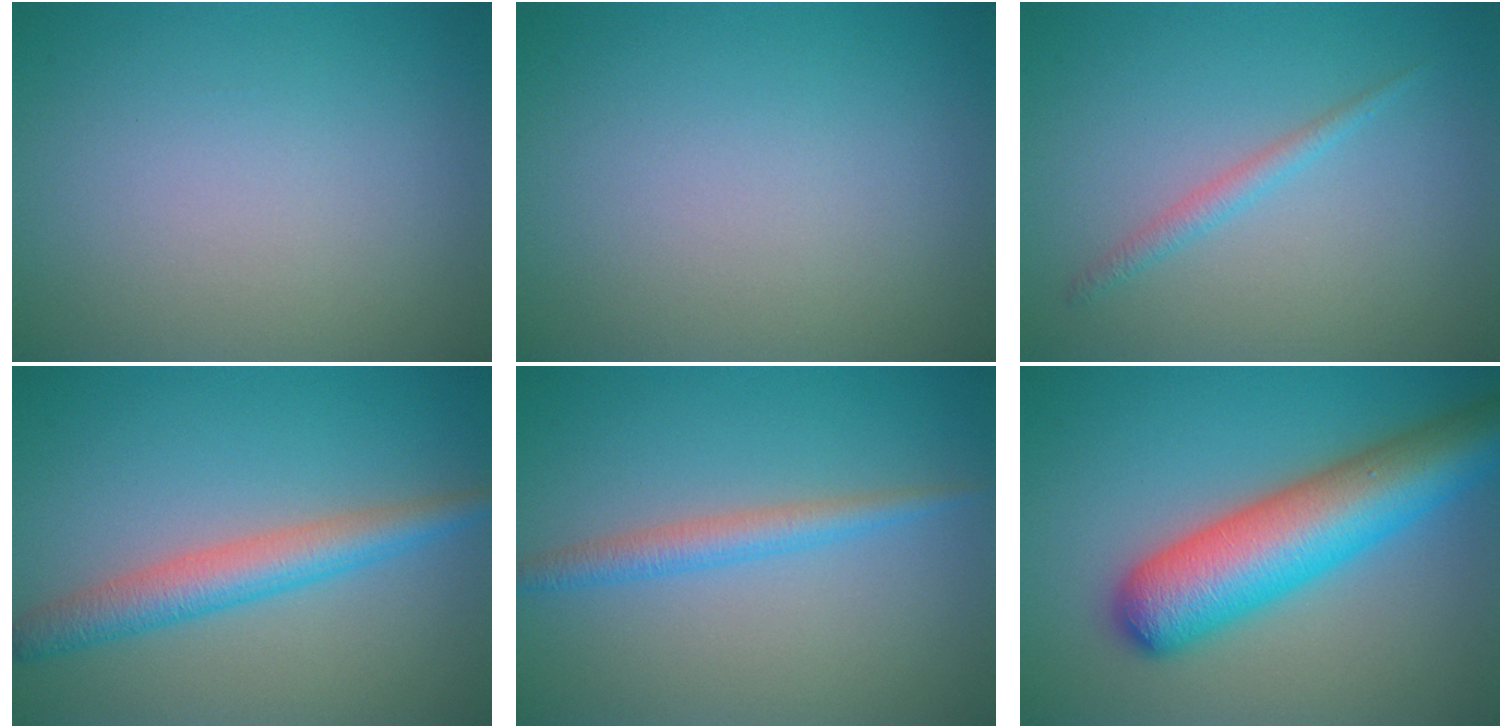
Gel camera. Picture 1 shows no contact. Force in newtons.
{"total": 0.0}
{"total": 1.4, "press": 1.4, "slide": 0.1}
{"total": 4.0, "press": 4.0, "slide": 0.1}
{"total": 2.3, "press": 2.3, "slide": 0.1}
{"total": 9.7, "press": 9.7, "slide": 0.3}